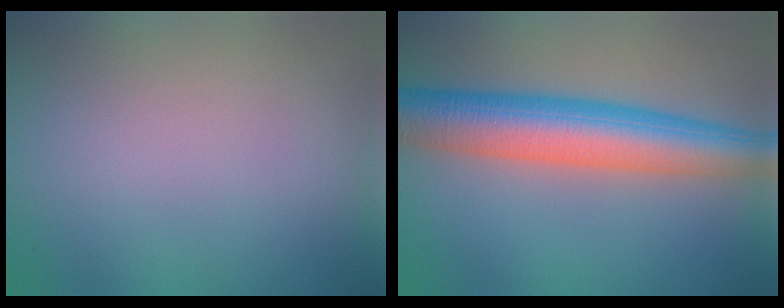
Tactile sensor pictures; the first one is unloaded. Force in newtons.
{"total": 8.8, "press": 8.8, "slide": 0.5}